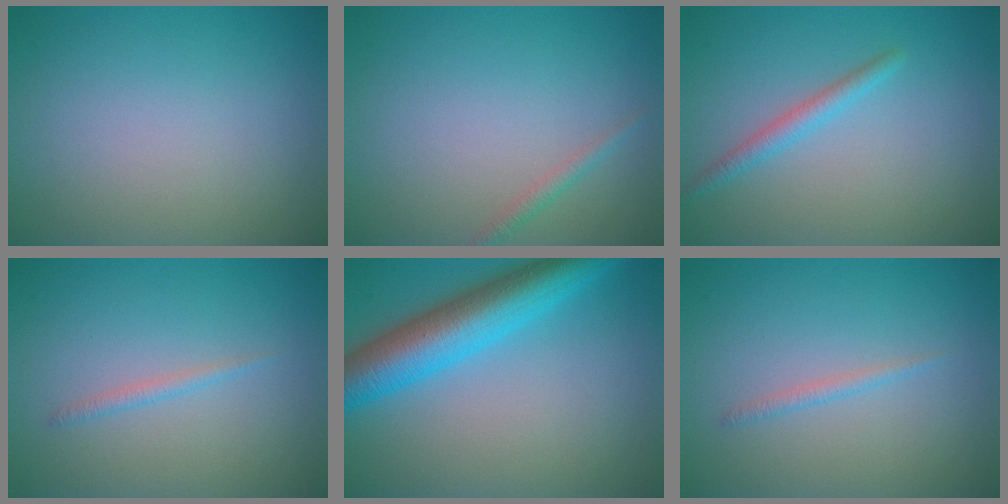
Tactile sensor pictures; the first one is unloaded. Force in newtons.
{"total": 1.0, "press": 1.0, "slide": 0.0}
{"total": 1.8, "press": 1.8, "slide": 0.1}
{"total": 0.9, "press": 0.9, "slide": 0.1}
{"total": 8.1, "press": 8.1, "slide": 0.4}
{"total": 0.9, "press": 0.9, "slide": 0.1}